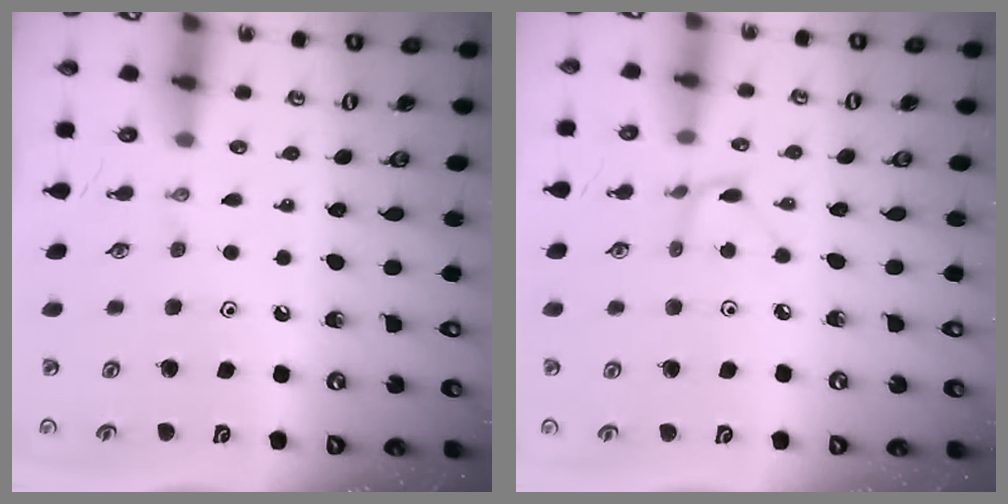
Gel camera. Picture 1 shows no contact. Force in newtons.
{"total": 2.4, "press": 2.3, "slide": 0.3}